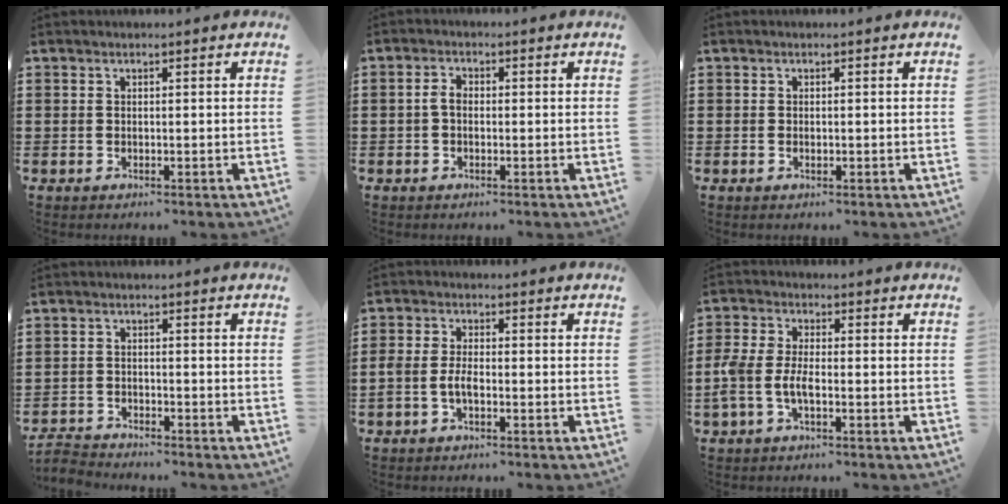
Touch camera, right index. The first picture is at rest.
{"total": 2.2, "force": [-0.3, 1.4, 1.7], "torque": [-0.042, 0.000, -0.009]}
{"total": 0.6, "force": [-0.2, 0.3, 0.5], "torque": [-0.011, -0.002, -0.002]}
{"total": 2.7, "force": [-2.7, 0.0, -0.2], "torque": [-0.004, -0.002, -0.057]}
{"total": 3.1, "force": [-1.2, 1.3, 2.5], "torque": [-0.059, -0.001, -0.027]}
{"total": 4.8, "force": [-1.6, 2.1, 4.1], "torque": [-0.107, -0.004, -0.040]}